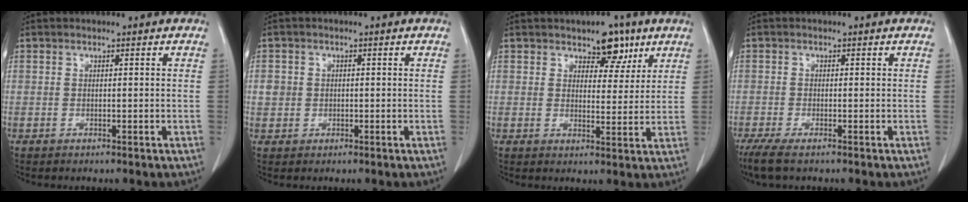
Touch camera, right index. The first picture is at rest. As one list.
[{"total": 2.5, "force": [0.2, 2.4, 0.7], "torque": [-0.006, 0.010, 0.010]}, {"total": 5.7, "force": [3.7, 3.0, 3.1], "torque": [-0.031, 0.001, 0.053]}, {"total": 3.6, "force": [-2.5, 0.7, 2.6], "torque": [-0.052, -0.010, -0.046]}]